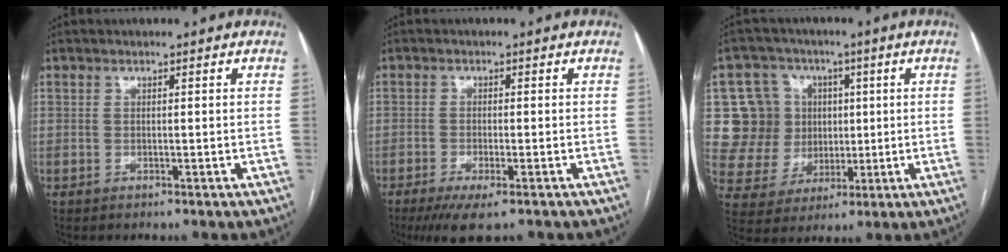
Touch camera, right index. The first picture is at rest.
{"total": 5.8, "force": [-4.0, 0.9, 4.1], "torque": [-0.065, -0.015, -0.062]}
{"total": 11.7, "force": [2.8, 11.0, 2.6], "torque": [-0.064, 0.043, 0.062]}